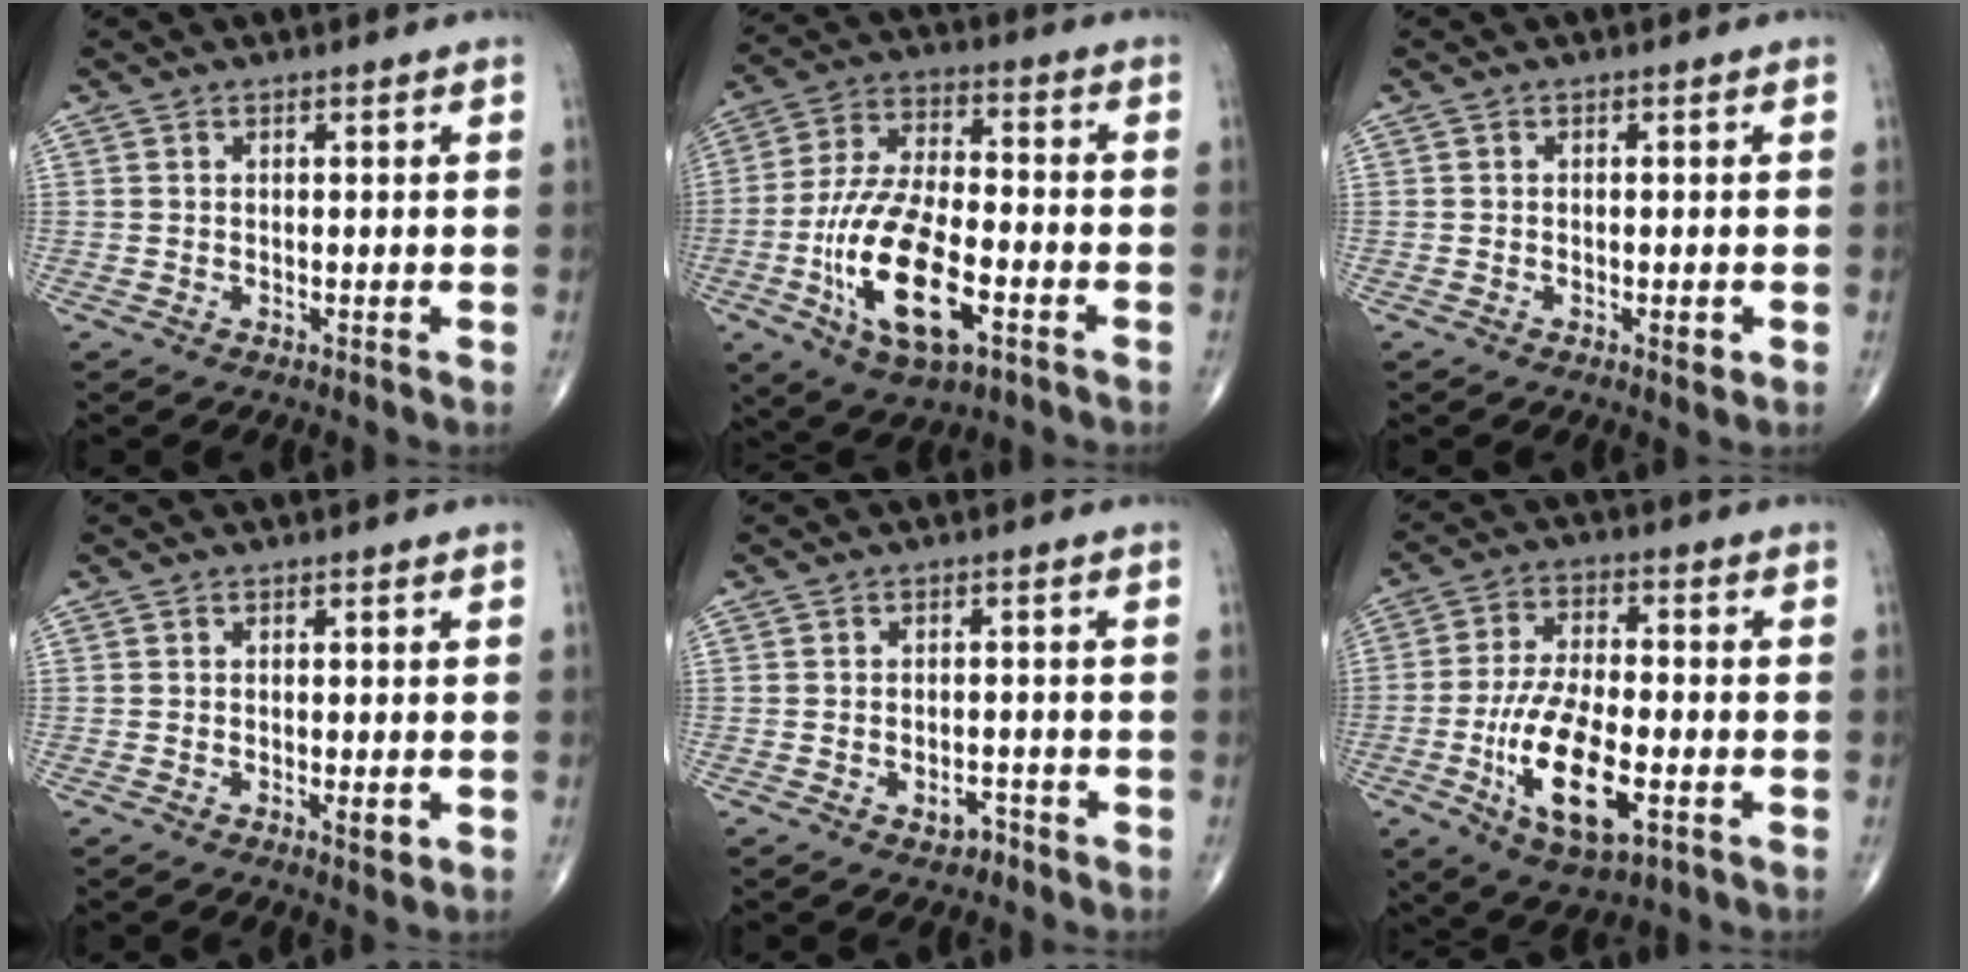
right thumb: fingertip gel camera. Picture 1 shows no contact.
{"total": 18.2, "force": [-6.1, 8.0, 15.2], "torque": [-0.293, 0.022, -0.104]}
{"total": 1.6, "force": [-0.5, 0.6, 1.3], "torque": [-0.020, -0.002, -0.008]}
{"total": 2.3, "force": [-0.7, 0.8, 2.1], "torque": [-0.031, -0.004, -0.008]}
{"total": 2.8, "force": [-1.7, 1.7, 1.5], "torque": [-0.015, 0.014, -0.021]}
{"total": 15.2, "force": [-4.7, 6.4, 13.0], "torque": [-0.240, 0.009, -0.078]}